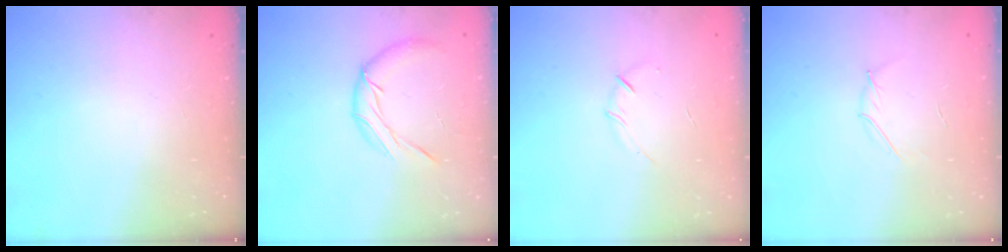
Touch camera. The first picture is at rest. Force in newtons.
{"total": 11.3, "press": 11.2, "slide": 1.5}
{"total": 3.5, "press": 3.4, "slide": 0.9}
{"total": 2.9, "press": 2.8, "slide": 0.9}